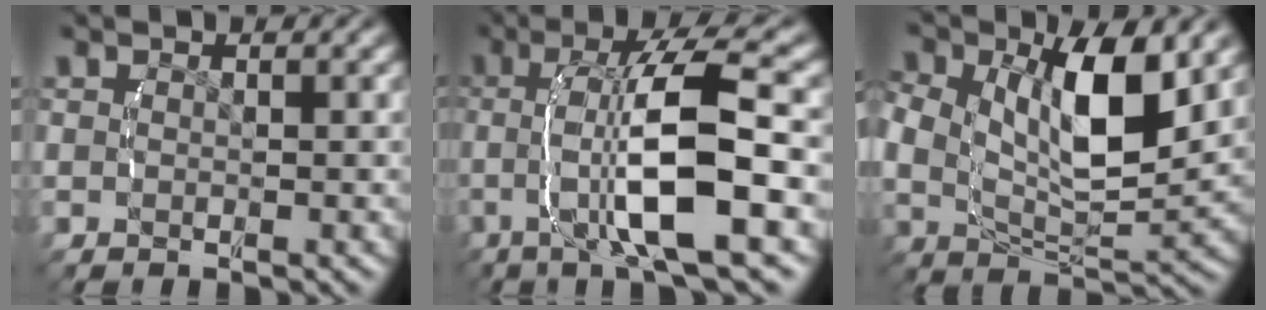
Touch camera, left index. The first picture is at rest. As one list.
[{"total": 9.4, "force": [-0.1, 2.8, 9.0], "torque": [-0.154, 0.014, -0.003]}, {"total": 8.4, "force": [2.1, 4.3, 7.0], "torque": [-0.134, -0.027, 0.048]}]